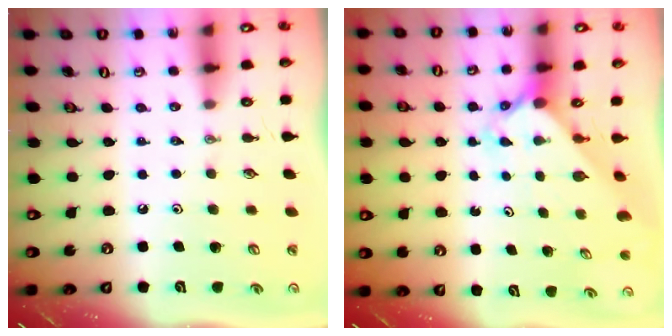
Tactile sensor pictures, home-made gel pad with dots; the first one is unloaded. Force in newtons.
{"total": 2.5, "press": 2.5, "slide": 0.3}